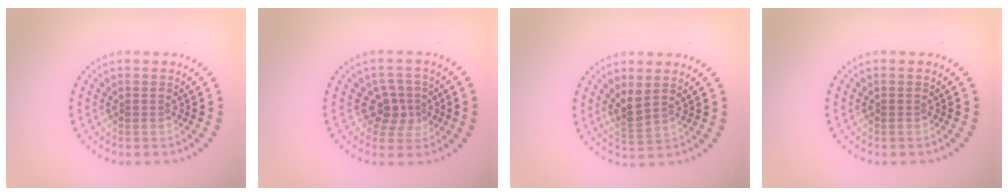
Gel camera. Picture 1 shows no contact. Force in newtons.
{"total": 2.6, "press": 2.3, "slide": 1.3}
{"total": 2.0, "press": 1.6, "slide": 1.3}
{"total": 0.0}